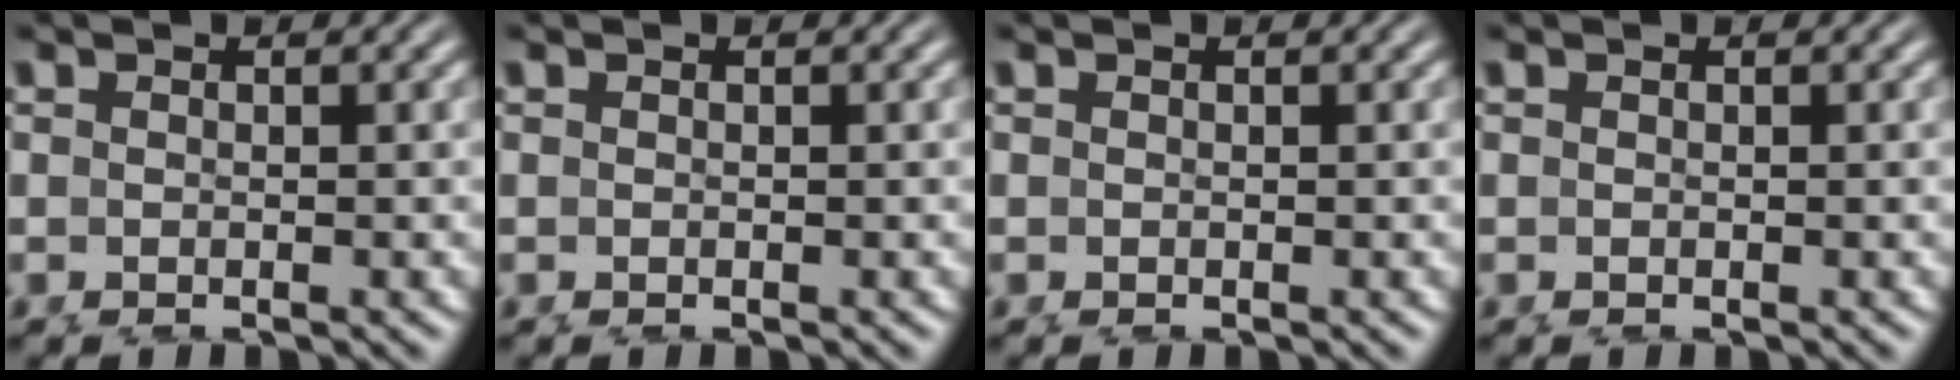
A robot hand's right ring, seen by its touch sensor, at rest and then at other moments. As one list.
[{"total": 0.0}, {"total": 0.0}, {"total": 0.0}]